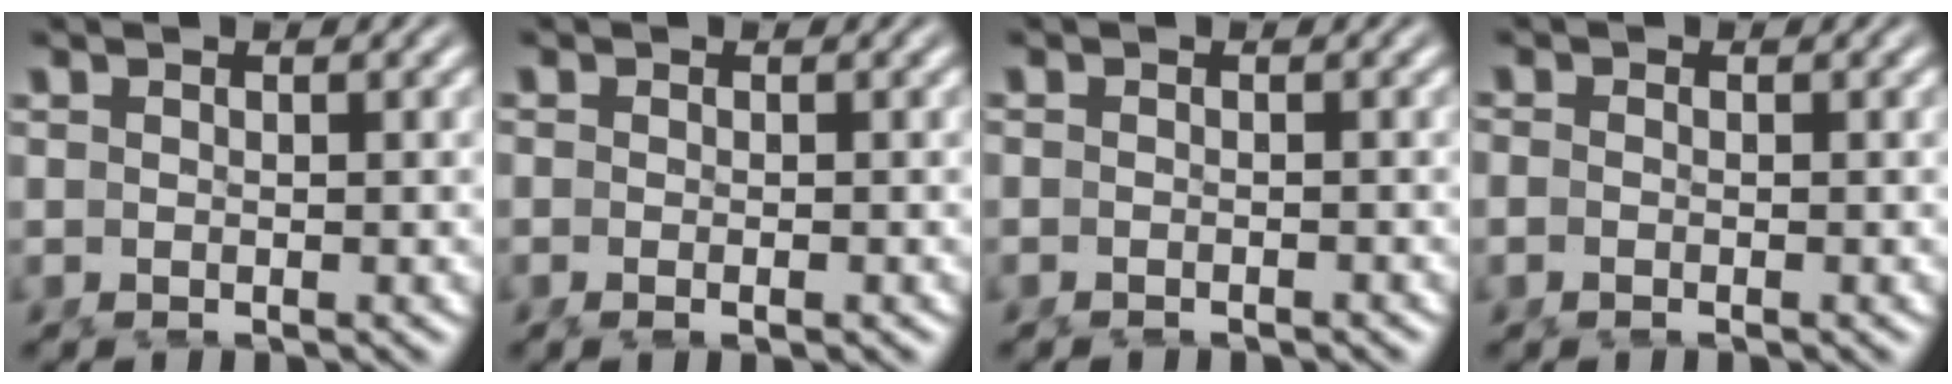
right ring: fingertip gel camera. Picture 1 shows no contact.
{"total": 1.2, "force": [-0.7, 0.6, 0.8], "torque": [-0.017, -0.003, -0.012]}
{"total": 1.1, "force": [-1.1, 0.0, 0.1], "torque": [-0.005, -0.009, -0.014]}
{"total": 1.0, "force": [-0.6, 0.5, 0.6], "torque": [-0.014, -0.003, -0.011]}